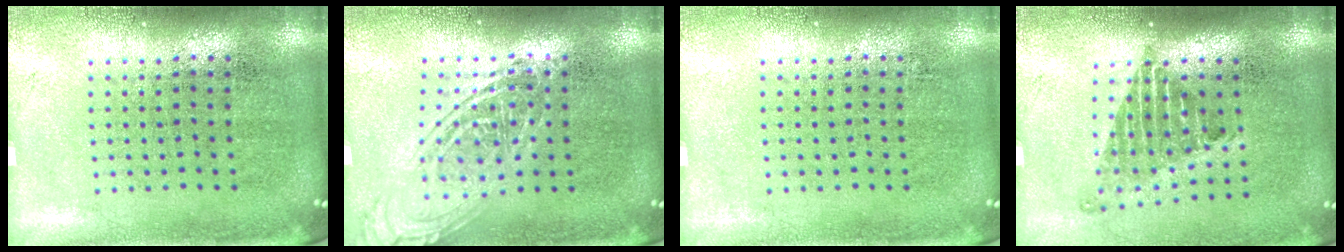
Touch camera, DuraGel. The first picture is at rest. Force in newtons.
{"total": 1.6, "press": 1.6, "slide": 0.1}
{"total": 0.0}
{"total": 1.3, "press": 1.0, "slide": 0.8}